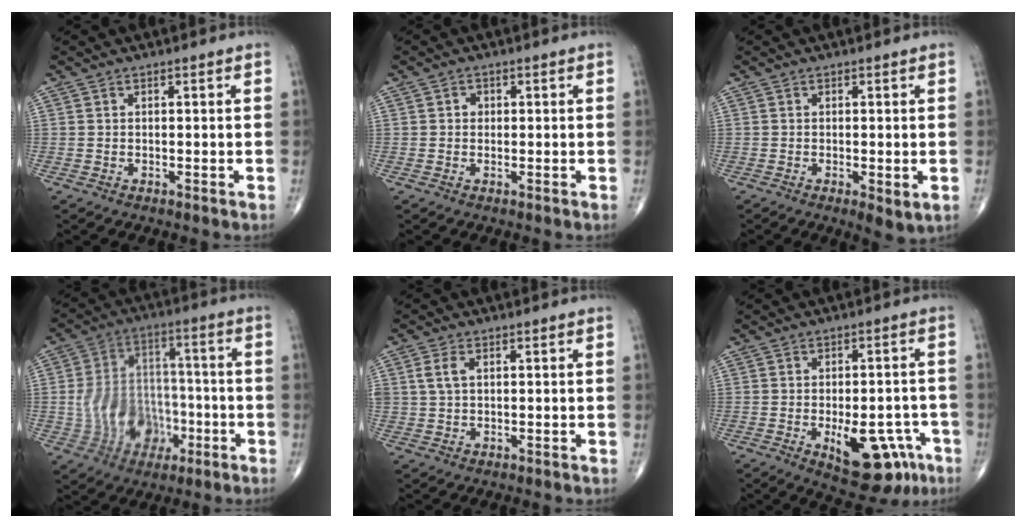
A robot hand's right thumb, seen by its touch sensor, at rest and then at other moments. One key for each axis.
{"total": 1.3, "fx": 0.1, "fy": 1.2, "fz": 0.5, "tx": -0.001, "ty": 0.003, "tz": -0.001}
{"total": 3.6, "fx": -0.9, "fy": 1.2, "fz": 3.3, "tx": -0.055, "ty": -0.013, "tz": -0.014}
{"total": 13.1, "fx": -3.5, "fy": 10.3, "fz": 7.3, "tx": -0.092, "ty": 0.041, "tz": -0.053}
{"total": 3.1, "fx": 0.9, "fy": 1.9, "fz": 2.3, "tx": -0.050, "ty": 0.003, "tz": 0.020}
{"total": 13.7, "fx": -5.6, "fy": 6.8, "fz": 10.4, "tx": -0.111, "ty": 0.021, "tz": -0.063}